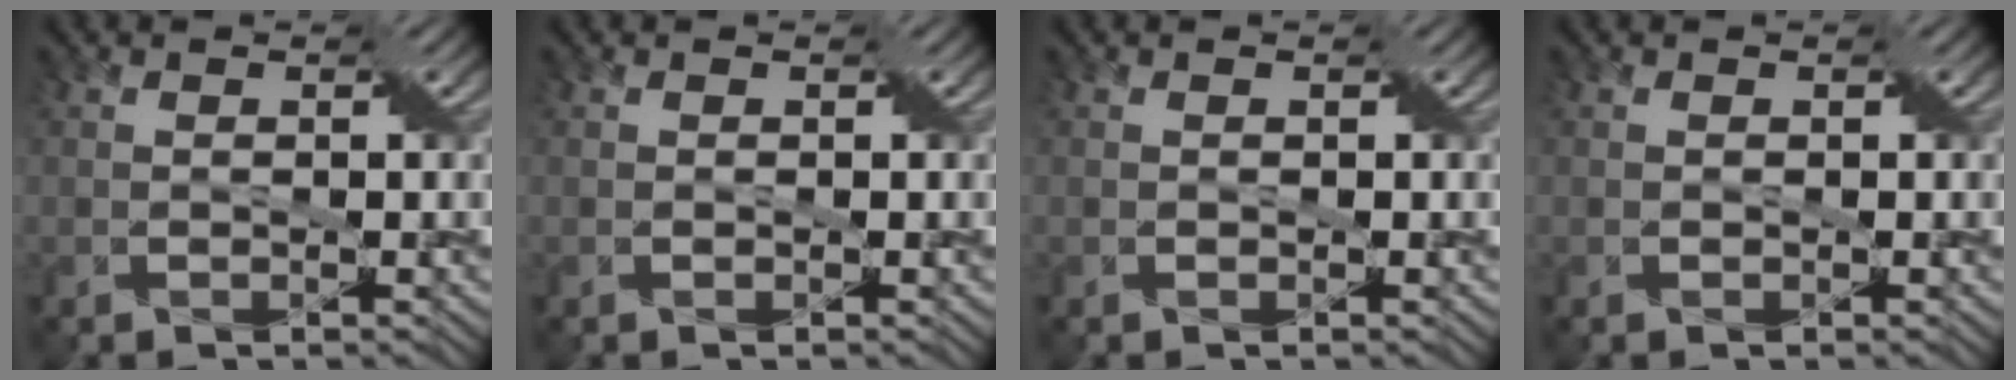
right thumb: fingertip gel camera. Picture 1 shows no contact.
{"total": 0.0}
{"total": 0.0}
{"total": 0.0}